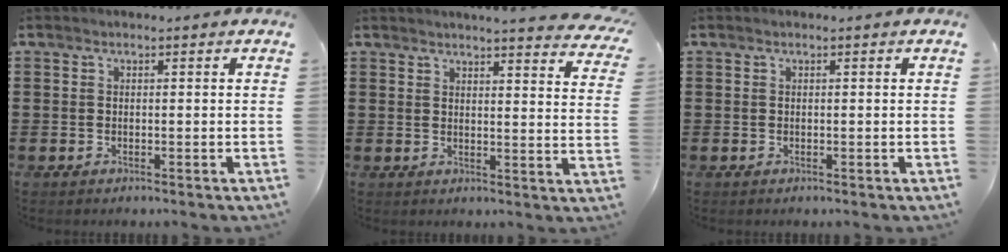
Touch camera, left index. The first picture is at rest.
{"total": 3.7, "force": [3.6, -0.6, 1.0], "torque": [-0.028, -0.021, 0.061]}
{"total": 0.0}